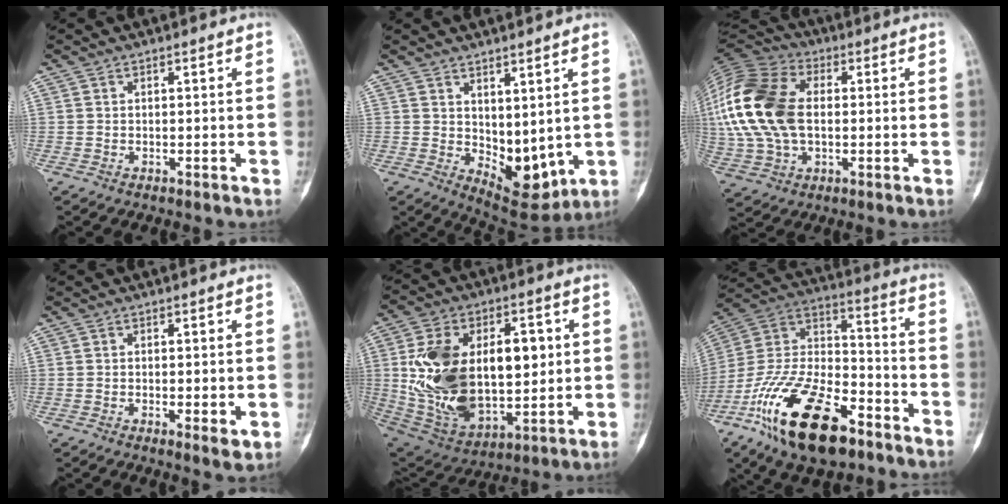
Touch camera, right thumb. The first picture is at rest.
{"total": 9.2, "force": [1.6, 5.0, 7.5], "torque": [-0.081, -0.031, 0.047]}
{"total": 21.7, "force": [1.3, 13.9, 16.6], "torque": [-0.370, 0.012, 0.024]}
{"total": 3.3, "force": [-0.6, 1.0, 3.1], "torque": [-0.047, -0.009, -0.009]}
{"total": 26.3, "force": [2.5, 15.7, 20.9], "torque": [-0.350, -0.005, 0.067]}
{"total": 25.6, "force": [-14.4, 11.5, 17.7], "torque": [-0.373, 0.053, -0.261]}